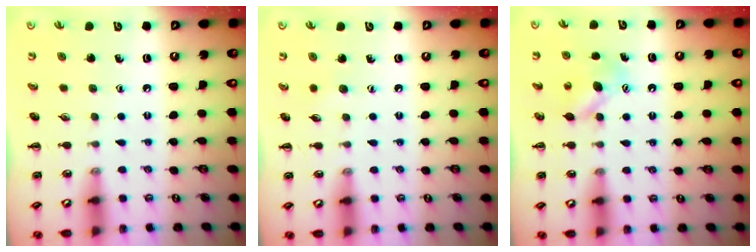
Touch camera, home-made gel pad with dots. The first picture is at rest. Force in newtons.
{"total": 3.4, "press": 3.2, "slide": 1.0}
{"total": 5.2, "press": 5.1, "slide": 0.9}